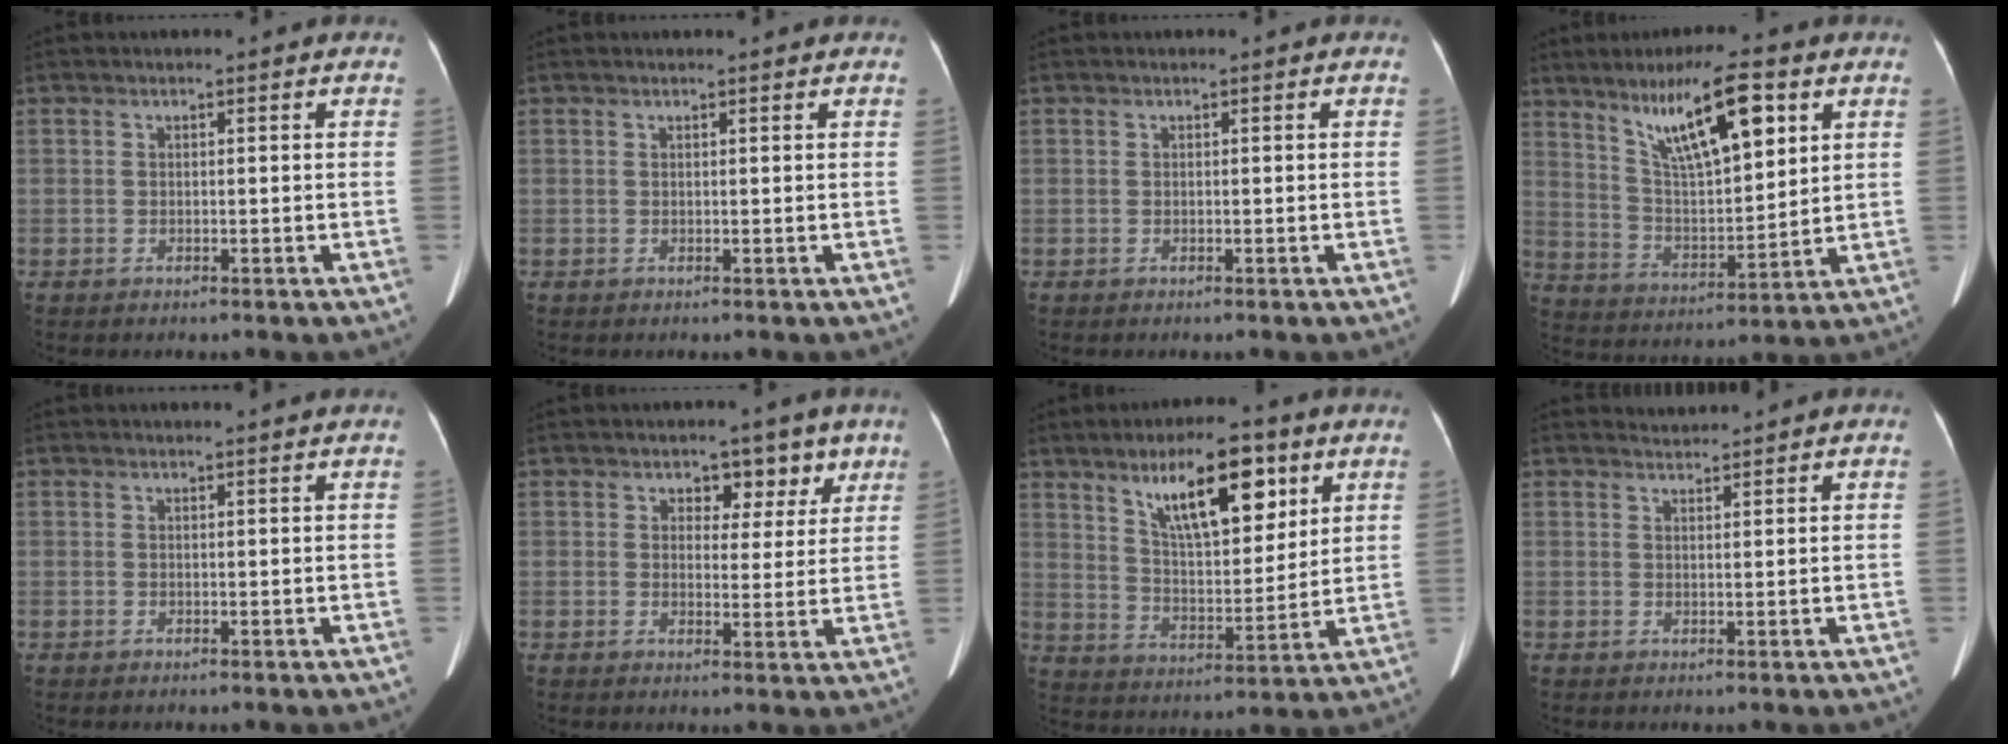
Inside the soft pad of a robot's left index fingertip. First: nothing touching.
{"total": 1.3, "force": [1.2, 0.0, 0.4], "torque": [-0.010, 0.007, 0.014]}
{"total": 0.0}
{"total": 14.1, "force": [7.6, 3.1, 11.5], "torque": [-0.202, 0.013, 0.142]}
{"total": 1.8, "force": [1.7, -0.5, 0.4], "torque": [-0.013, -0.001, 0.020]}
{"total": 4.9, "force": [3.2, 3.2, 1.9], "torque": [-0.005, 0.005, 0.043]}
{"total": 13.6, "force": [7.5, 4.4, 10.4], "torque": [-0.172, 0.012, 0.133]}
{"total": 1.7, "force": [1.5, -0.4, -0.6], "torque": [-0.001, 0.004, 0.032]}